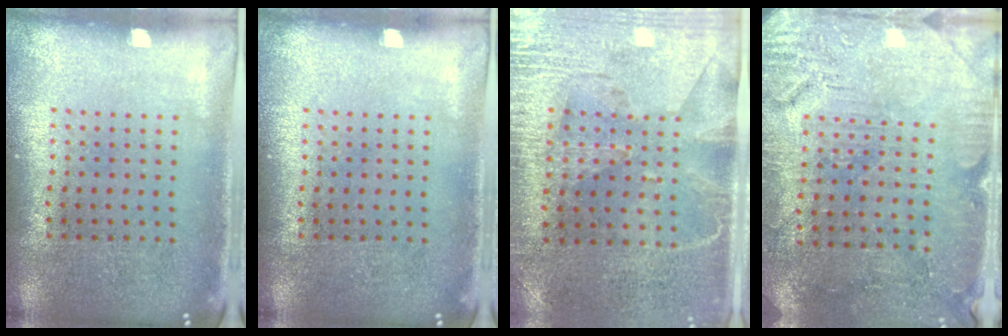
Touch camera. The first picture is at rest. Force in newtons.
{"total": 0.0}
{"total": 2.9, "press": 2.5, "slide": 1.4}
{"total": 3.0, "press": 2.9, "slide": 0.8}